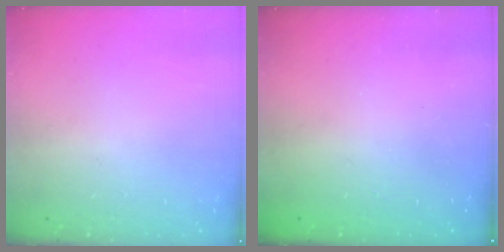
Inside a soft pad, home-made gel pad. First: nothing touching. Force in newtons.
{"total": 2.4, "press": 2.3, "slide": 0.8}